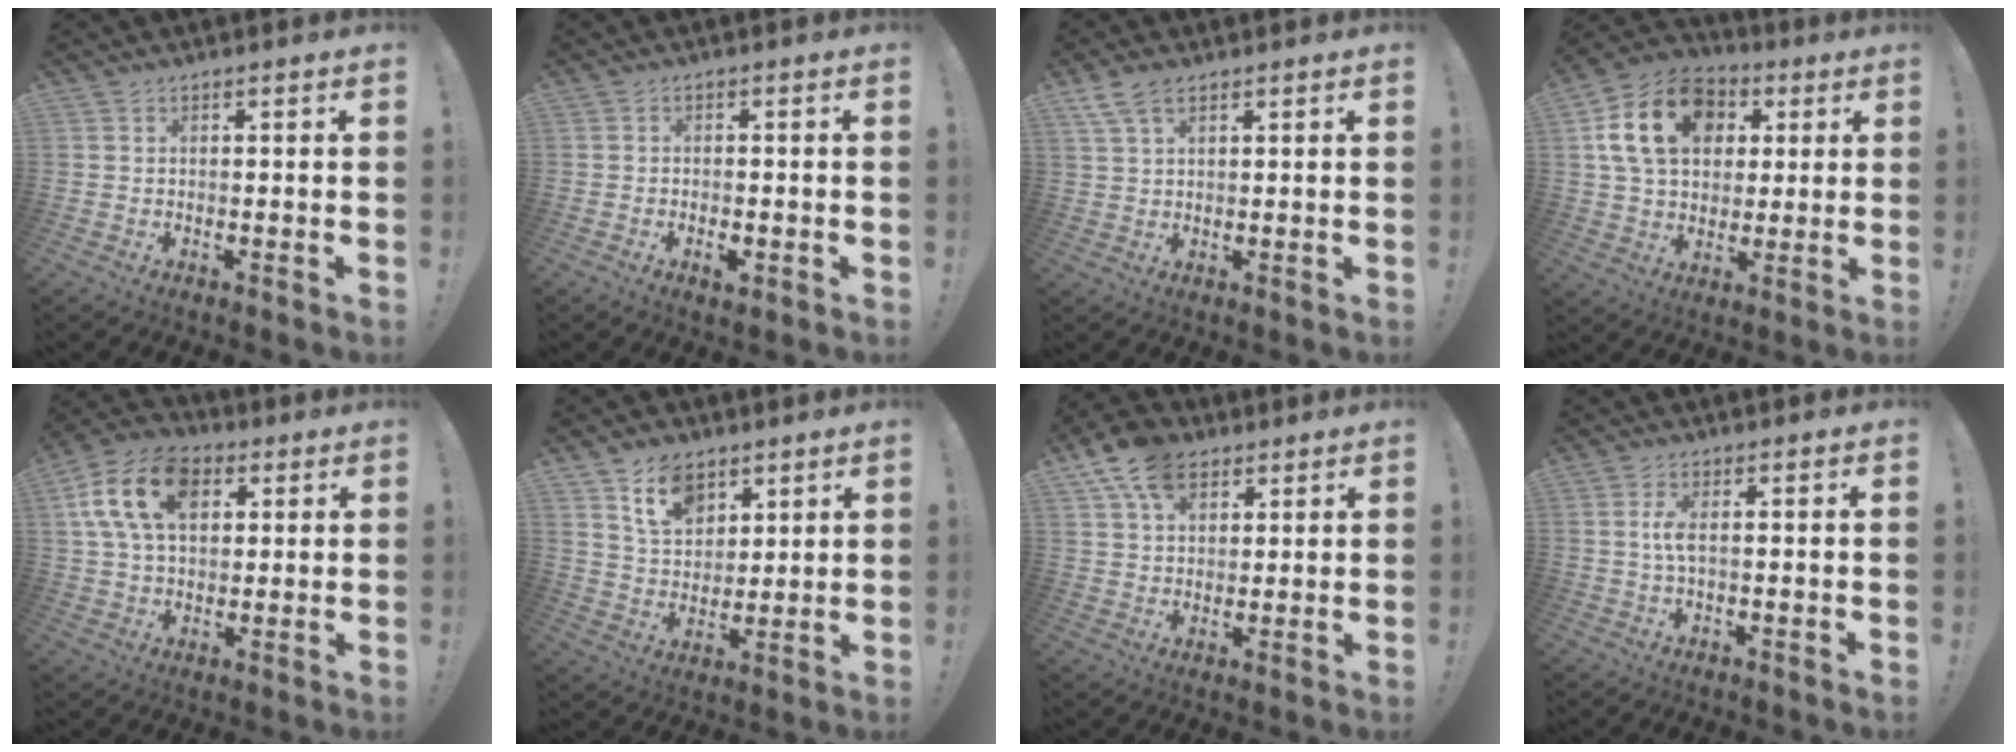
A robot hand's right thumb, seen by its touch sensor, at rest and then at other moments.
{"total": 2.2, "force": [-1.1, 1.3, 1.5], "torque": [-0.015, 0.007, -0.017]}
{"total": 6.0, "force": [3.9, 2.9, 3.5], "torque": [-0.066, -0.012, 0.076]}
{"total": 18.9, "force": [5.7, 13.8, 11.6], "torque": [-0.184, -0.004, 0.109]}
{"total": 16.7, "force": [5.8, 11.1, 11.0], "torque": [-0.198, -0.005, 0.109]}
{"total": 11.6, "force": [7.4, 7.4, 5.1], "torque": [-0.082, -0.035, 0.141]}
{"total": 11.7, "force": [6.7, 7.4, 6.0], "torque": [-0.095, -0.025, 0.127]}
{"total": 3.4, "force": [0.1, 0.8, 3.3], "torque": [-0.065, -0.001, -0.004]}